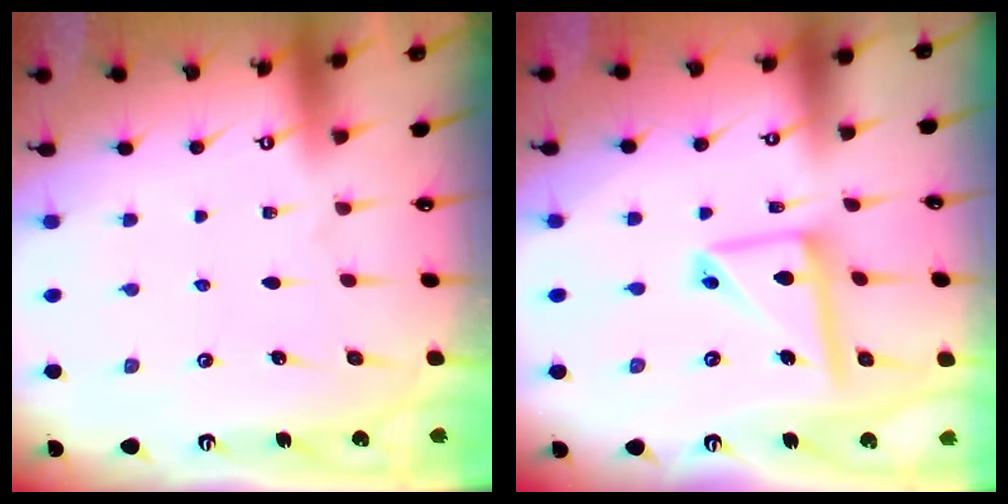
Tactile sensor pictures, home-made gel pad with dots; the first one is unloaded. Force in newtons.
{"total": 12.5, "press": 12.4, "slide": 1.2}